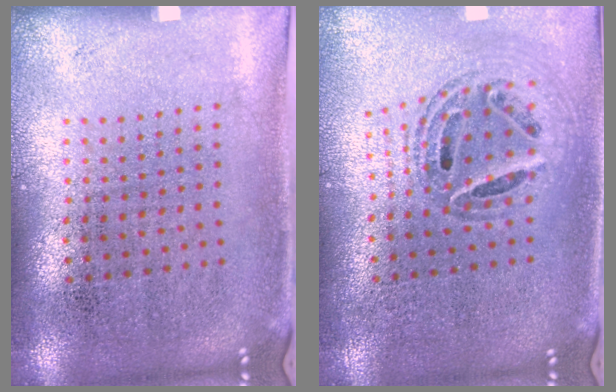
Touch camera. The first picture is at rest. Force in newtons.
{"total": 0.9, "press": 0.9, "slide": 0.2}